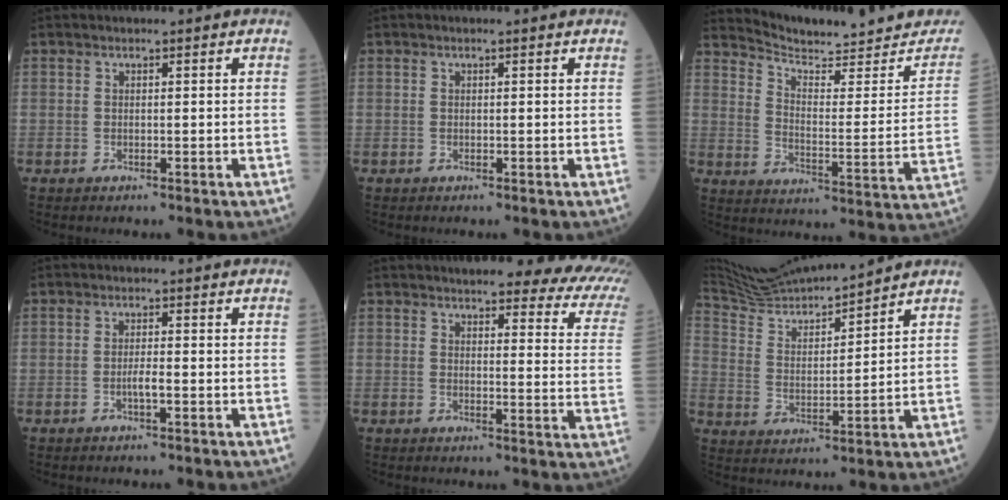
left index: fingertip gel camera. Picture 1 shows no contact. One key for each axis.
{"total": 0.0}
{"total": 17.9, "fx": 17.3, "fy": 2.8, "fz": 3.7, "tx": -0.047, "ty": -0.069, "tz": 0.220}
{"total": 1.7, "fx": -1.2, "fy": 0.1, "fz": 1.2, "tx": -0.025, "ty": -0.006, "tz": -0.022}
{"total": 17.3, "fx": 14.4, "fy": 3.2, "fz": 9.1, "tx": -0.094, "ty": -0.029, "tz": 0.141}
{"total": 13.2, "fx": 12.7, "fy": -0.4, "fz": 3.6, "tx": -0.082, "ty": 0.006, "tz": 0.239}